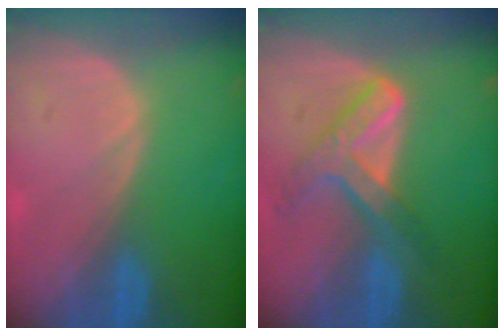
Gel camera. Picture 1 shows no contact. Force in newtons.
{"total": 7.2, "press": 6.2, "slide": 3.7}